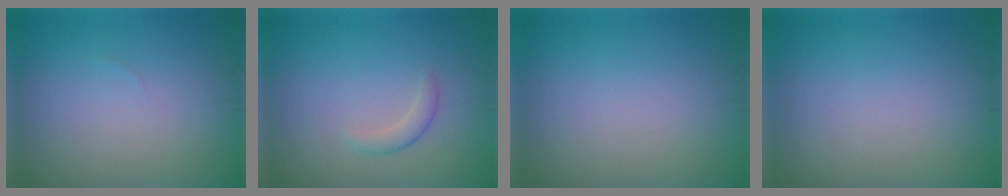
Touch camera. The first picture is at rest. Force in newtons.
{"total": 1.3, "press": 1.3, "slide": 0.0}
{"total": 0.0}
{"total": 0.0}